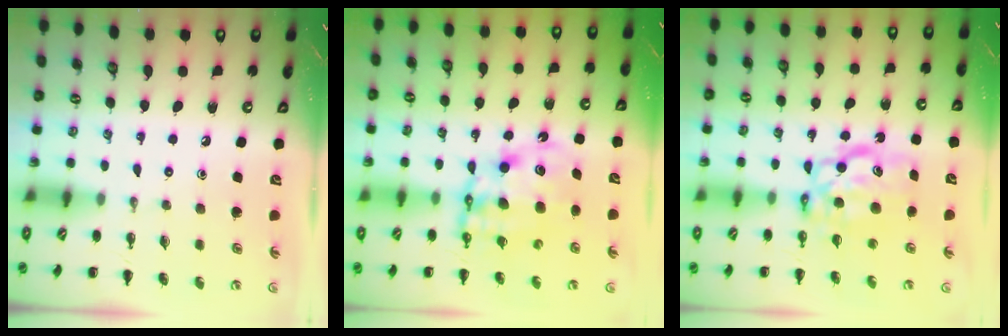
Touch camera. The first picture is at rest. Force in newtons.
{"total": 10.8, "press": 10.4, "slide": 2.8}
{"total": 8.2, "press": 8.1, "slide": 1.3}